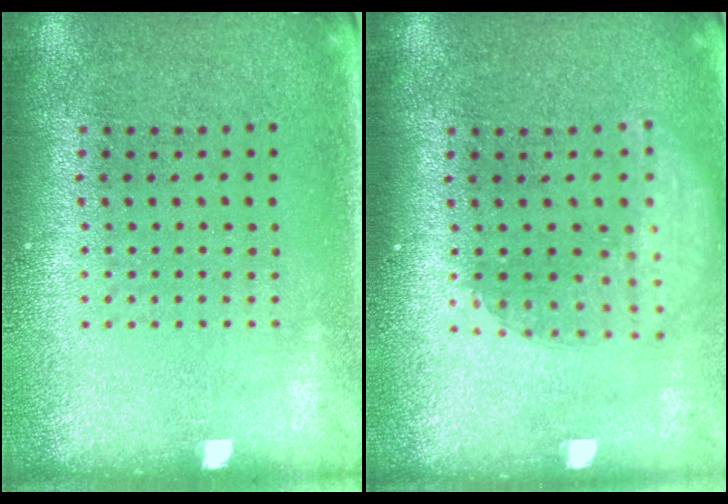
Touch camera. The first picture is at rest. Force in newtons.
{"total": 1.6, "press": 1.2, "slide": 1.0}